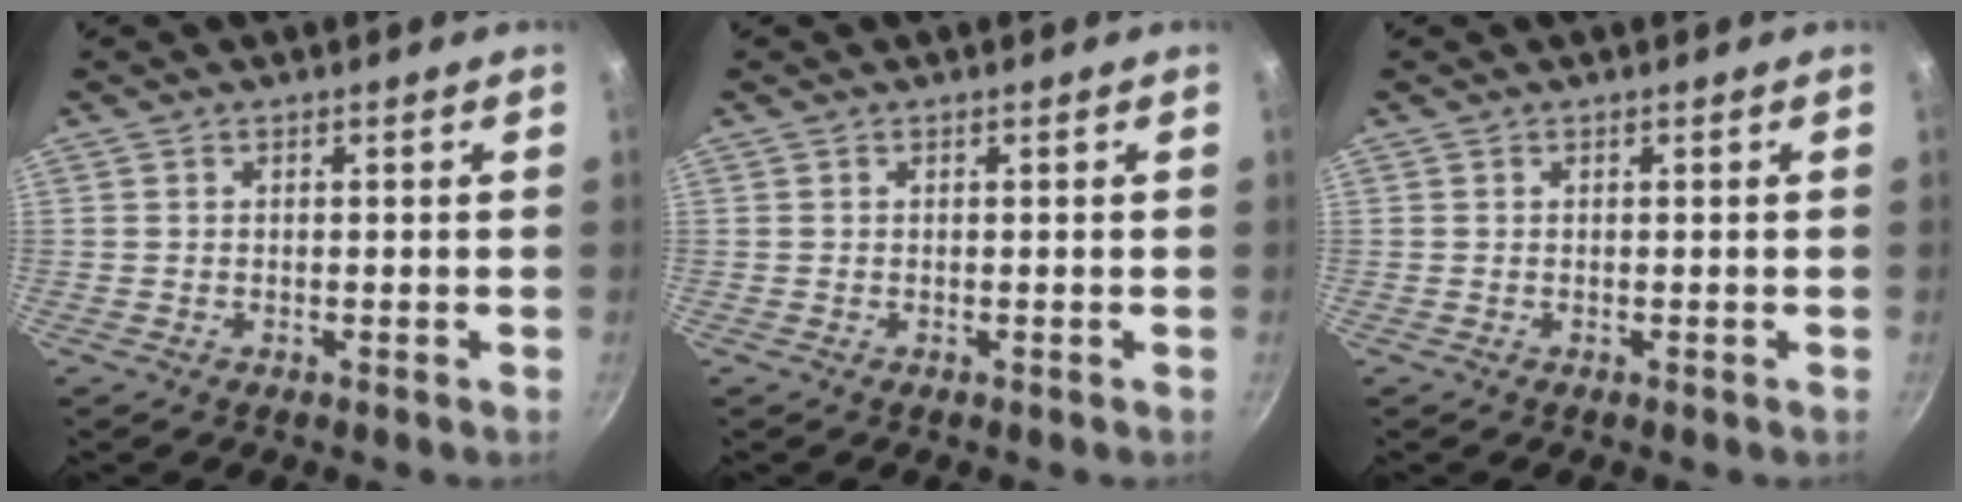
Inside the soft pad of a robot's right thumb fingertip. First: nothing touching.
{"total": 0.0}
{"total": 0.0}